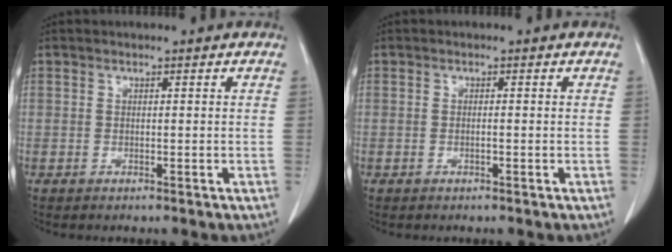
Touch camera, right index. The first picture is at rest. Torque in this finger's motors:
{"motor_torque": [-0.13, 0.10, -0.05, -0.01]}